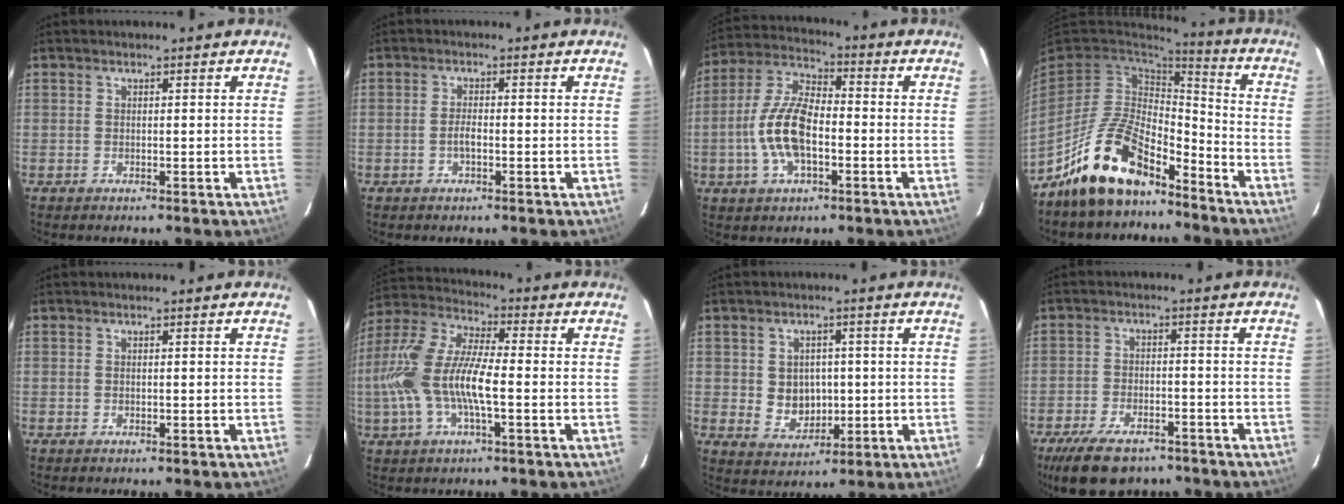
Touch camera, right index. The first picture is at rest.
{"total": 1.9, "force": [-0.7, 0.6, 1.7], "torque": [-0.034, 0.002, -0.013]}
{"total": 12.4, "force": [-2.9, 5.7, 10.7], "torque": [-0.227, 0.009, -0.056]}
{"total": 16.4, "force": [-11.5, 7.1, 9.2], "torque": [-0.196, 0.007, -0.199]}
{"total": 0.0}
{"total": 15.4, "force": [-2.6, 4.9, 14.4], "torque": [-0.297, 0.002, -0.052]}
{"total": 6.3, "force": [0.1, 5.5, 3.1], "torque": [-0.060, 0.004, 0.018]}
{"total": 12.8, "force": [-9.3, 5.8, 6.6], "torque": [-0.152, -0.013, -0.149]}